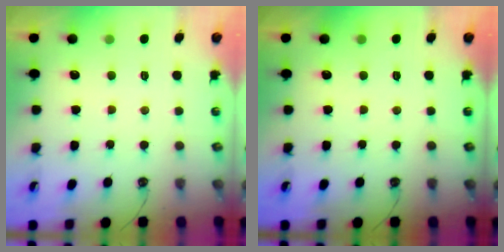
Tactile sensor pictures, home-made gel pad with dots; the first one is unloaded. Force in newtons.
{"total": 0.0}